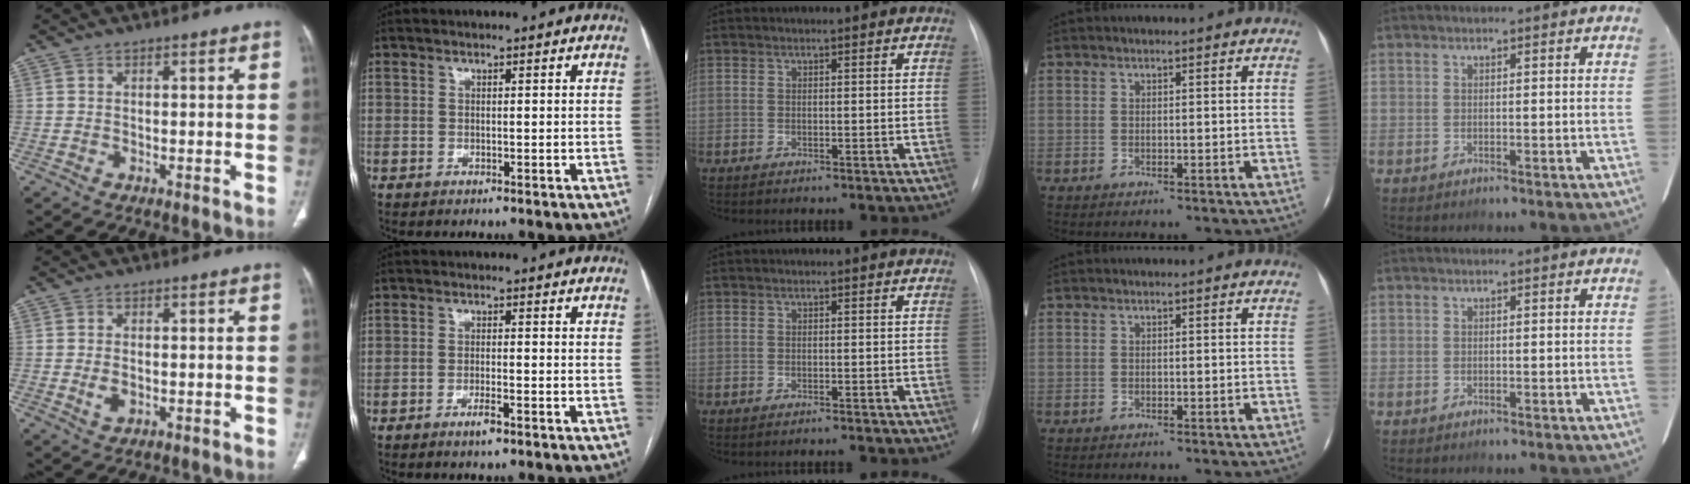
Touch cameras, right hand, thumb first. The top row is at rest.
{"thumb": {"total": 2.5, "force": [-0.3, 1.5, 2.0], "torque": [-0.041, -0.005, -0.001]}, "index": {"total": 2.5, "force": [-1.6, 0.3, 1.9], "torque": [-0.034, -0.001, -0.028]}, "middle": {"total": 0.7, "force": [-0.6, -0.1, 0.2], "torque": [-0.008, -0.002, -0.009]}}